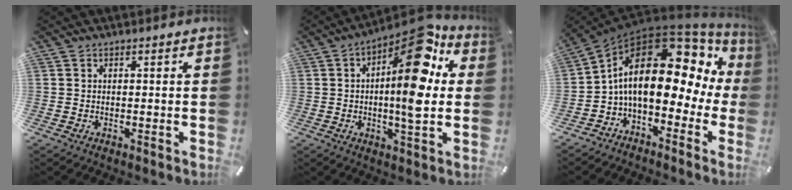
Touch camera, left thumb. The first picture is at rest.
{"total": 18.0, "force": [5.1, 6.0, 16.1], "torque": [-0.226, -0.039, 0.074]}
{"total": 18.4, "force": [2.7, 10.2, 15.1], "torque": [-0.267, -0.031, 0.036]}